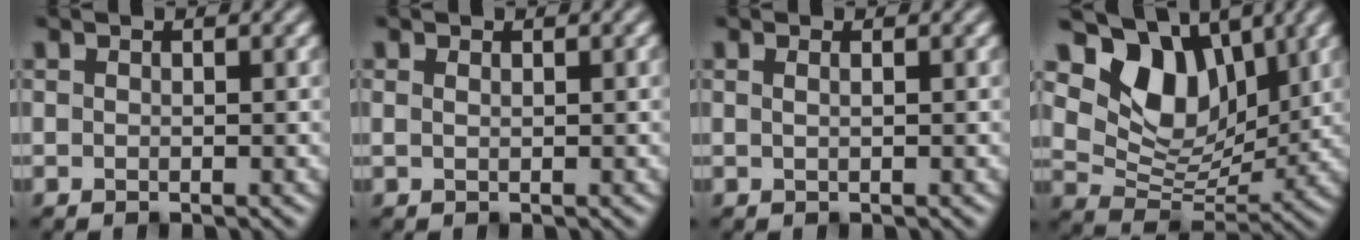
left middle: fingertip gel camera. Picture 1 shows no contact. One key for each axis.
{"total": 0.8, "fx": 0.6, "fy": 0.2, "fz": 0.6, "tx": -0.011, "ty": -0.002, "tz": 0.006}
{"total": 1.8, "fx": 0.9, "fy": 1.1, "fz": 1.2, "tx": 0.002, "ty": 0.003, "tz": -0.015}
{"total": 8.6, "fx": 4.0, "fy": 5.6, "fz": 5.1, "tx": -0.087, "ty": -0.009, "tz": 0.071}